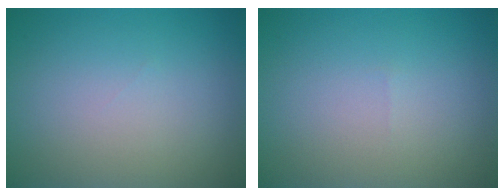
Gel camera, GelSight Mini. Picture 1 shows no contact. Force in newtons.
{"total": 0.0}